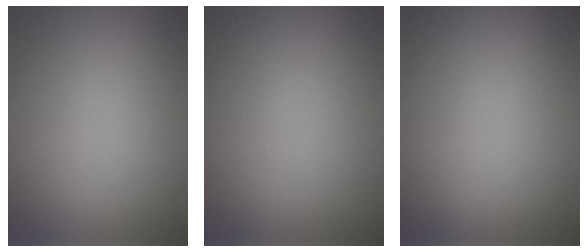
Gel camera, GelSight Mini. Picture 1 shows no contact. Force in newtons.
{"total": 0.0}
{"total": 0.0}